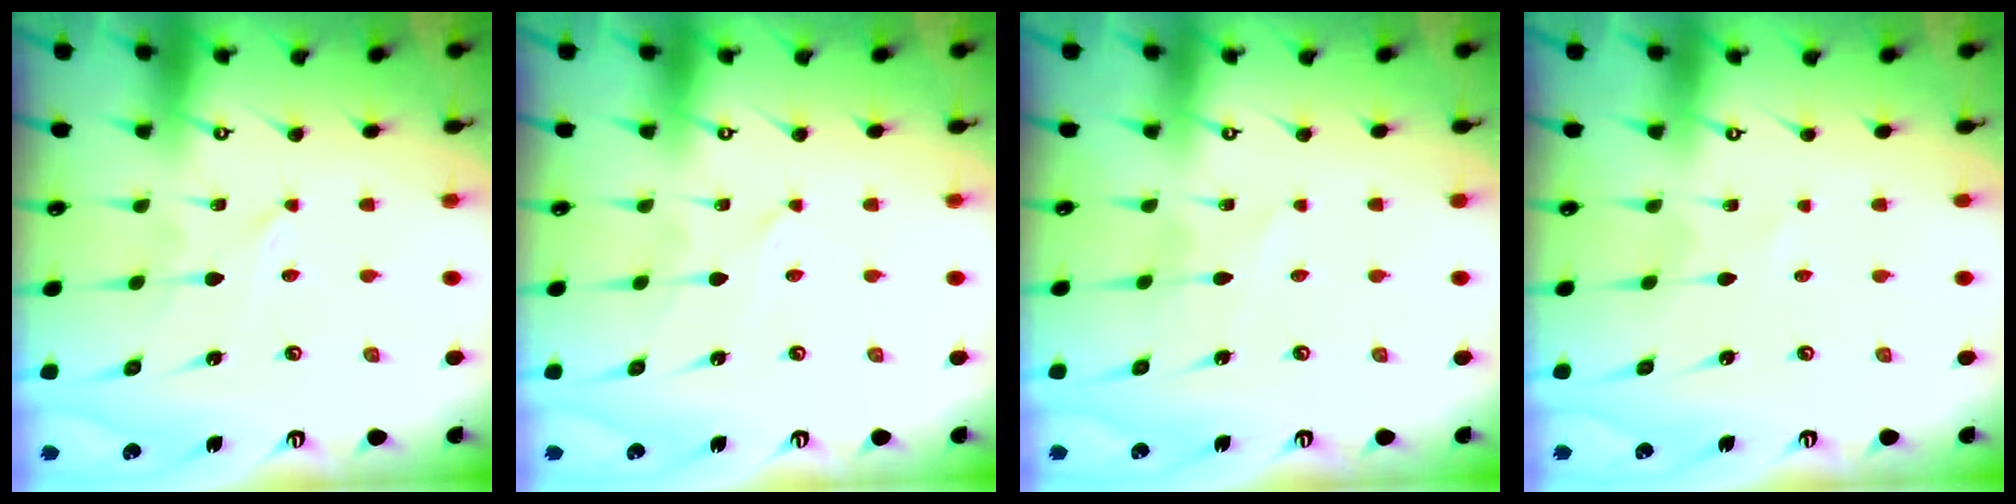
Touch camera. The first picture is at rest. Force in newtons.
{"total": 0.0}
{"total": 2.6, "press": 2.6, "slide": 0.3}
{"total": 0.0}